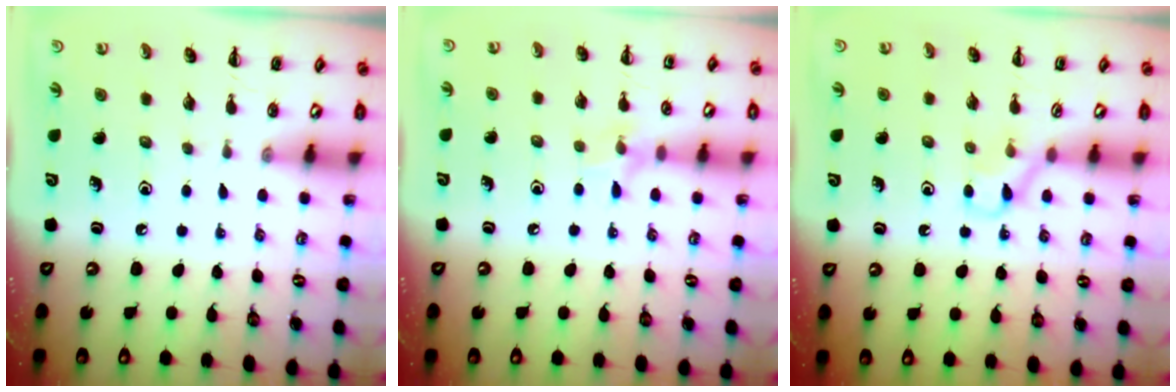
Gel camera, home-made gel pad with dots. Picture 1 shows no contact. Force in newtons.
{"total": 6.5, "press": 6.2, "slide": 2.1}
{"total": 4.8, "press": 4.6, "slide": 1.3}